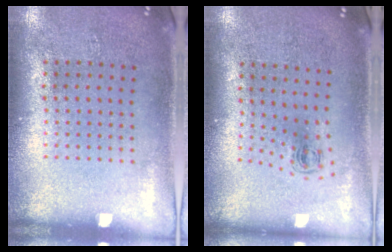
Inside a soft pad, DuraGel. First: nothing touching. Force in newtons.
{"total": 0.5, "press": 0.4, "slide": 0.4}